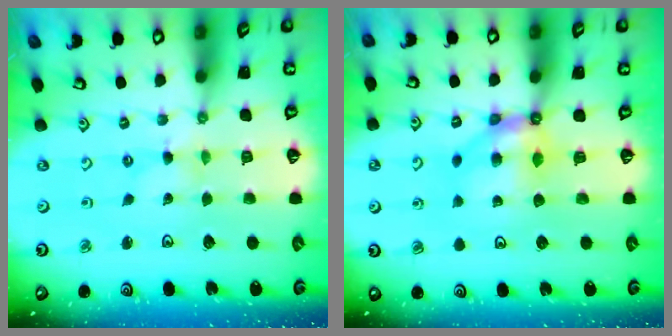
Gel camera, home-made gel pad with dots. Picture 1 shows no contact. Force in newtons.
{"total": 7.1, "press": 7.1, "slide": 0.2}